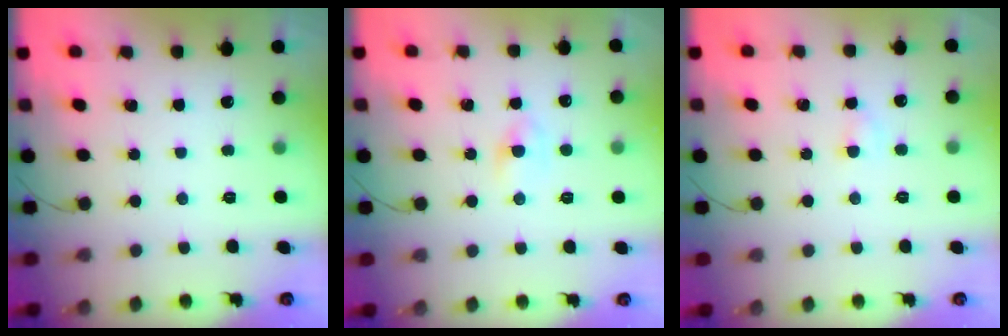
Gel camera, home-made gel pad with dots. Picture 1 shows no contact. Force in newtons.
{"total": 1.6, "press": 1.4, "slide": 0.8}
{"total": 2.9, "press": 2.7, "slide": 1.0}